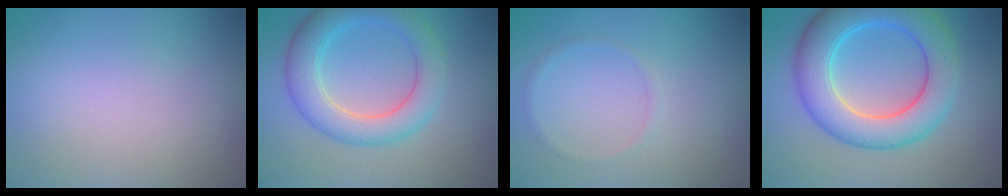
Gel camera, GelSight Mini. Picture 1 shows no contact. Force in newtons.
{"total": 5.1, "press": 5.1, "slide": 0.2}
{"total": 0.8, "press": 0.8, "slide": 0.1}
{"total": 8.1, "press": 8.1, "slide": 0.2}